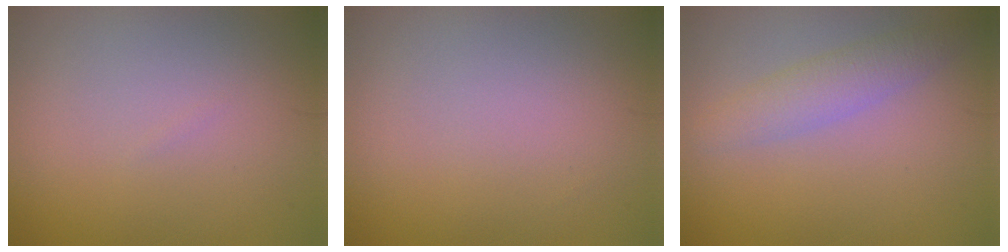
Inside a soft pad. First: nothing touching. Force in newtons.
{"total": 0.0}
{"total": 2.7, "press": 2.6, "slide": 0.2}